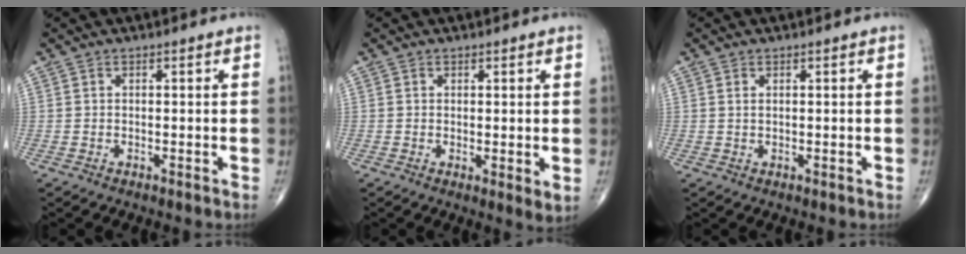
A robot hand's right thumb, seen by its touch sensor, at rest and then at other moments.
{"total": 2.9, "force": [0.3, 0.8, 2.7], "torque": [-0.047, -0.014, 0.004]}
{"total": 0.7, "force": [0.3, 0.4, 0.5], "torque": [-0.012, 0.001, 0.006]}